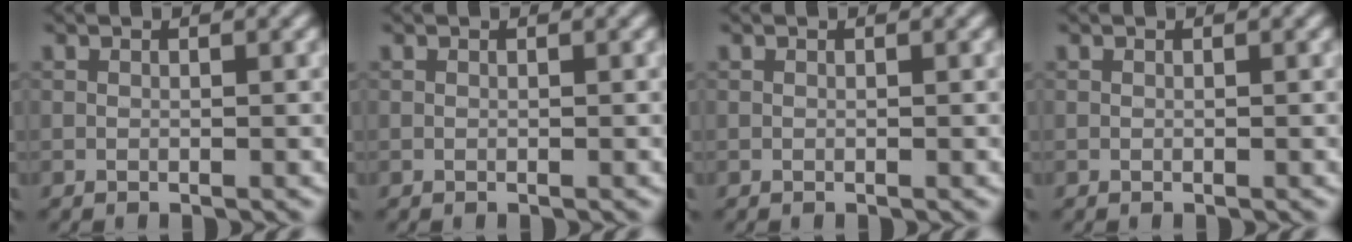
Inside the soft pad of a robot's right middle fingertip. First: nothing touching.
{"total": 0.0}
{"total": 0.0}
{"total": 0.0}